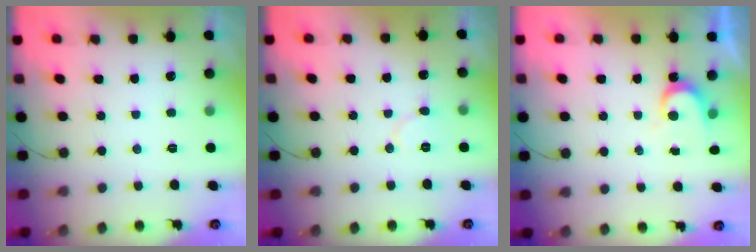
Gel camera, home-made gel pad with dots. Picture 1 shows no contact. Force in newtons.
{"total": 5.8, "press": 5.7, "slide": 0.5}
{"total": 3.4, "press": 3.3, "slide": 0.4}